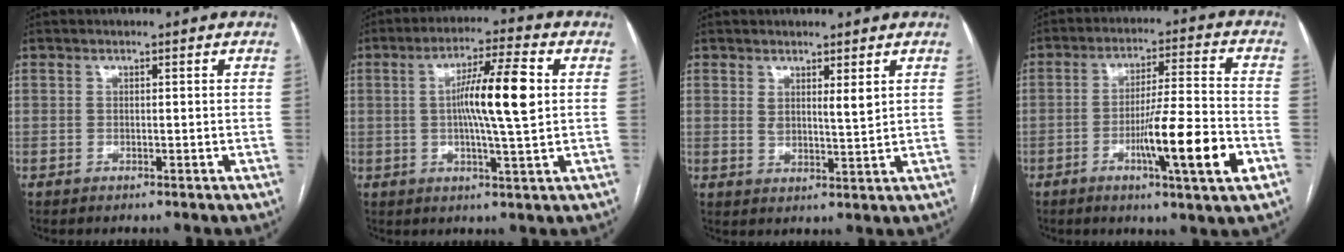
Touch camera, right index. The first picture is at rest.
{"total": 10.6, "force": [1.1, 0.2, 10.5], "torque": [-0.180, 0.006, 0.015]}
{"total": 3.3, "force": [1.8, 0.6, 2.6], "torque": [-0.048, -0.009, 0.034]}
{"total": 13.2, "force": [-4.7, 0.0, 12.4], "torque": [-0.201, -0.010, -0.077]}